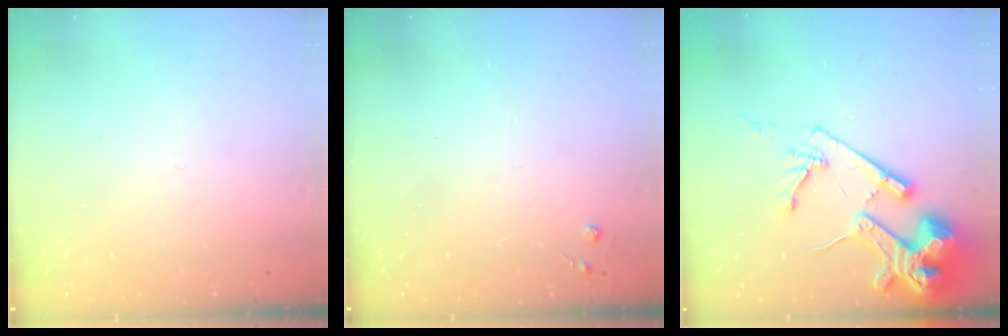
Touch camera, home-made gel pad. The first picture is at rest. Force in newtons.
{"total": 2.7, "press": 2.7, "slide": 0.4}
{"total": 17.9, "press": 17.7, "slide": 2.2}